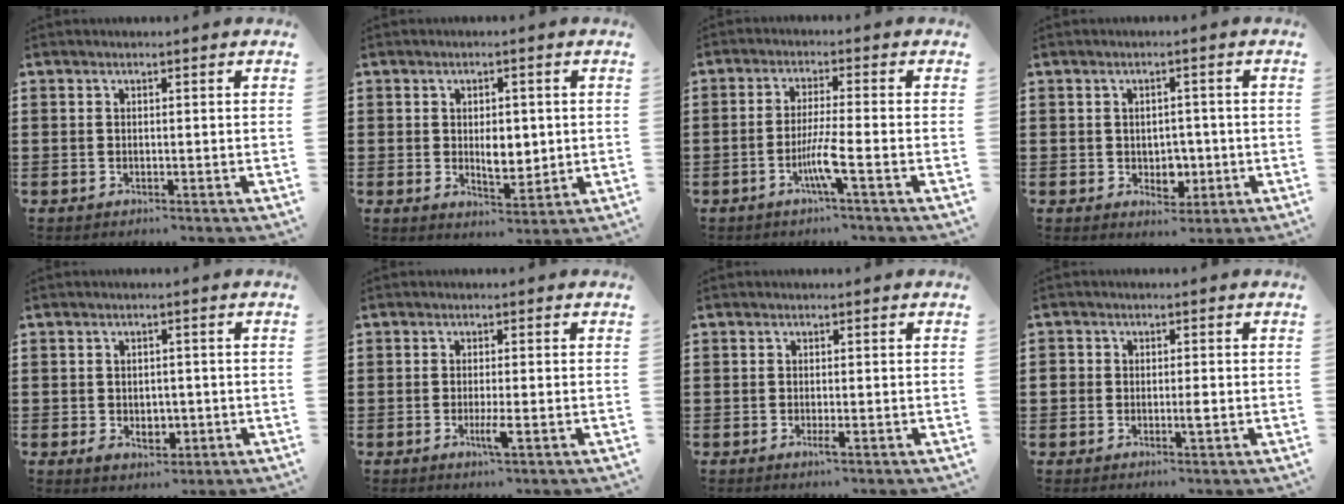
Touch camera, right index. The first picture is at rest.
{"total": 4.8, "force": [0.4, 2.8, 3.8], "torque": [-0.055, 0.000, 0.001]}
{"total": 5.5, "force": [-2.4, -0.3, 4.9], "torque": [-0.103, -0.018, -0.049]}
{"total": 3.1, "force": [-0.3, 2.6, 1.6], "torque": [-0.024, 0.000, -0.012]}
{"total": 3.1, "force": [-0.6, 2.3, 2.0], "torque": [-0.034, 0.000, -0.014]}
{"total": 3.1, "force": [-1.2, 0.2, 2.8], "torque": [-0.062, -0.012, -0.024]}
{"total": 1.5, "force": [-0.6, 0.1, 1.3], "torque": [-0.030, -0.006, -0.012]}
{"total": 2.1, "force": [-0.5, 1.3, 1.6], "torque": [-0.032, 0.005, -0.009]}